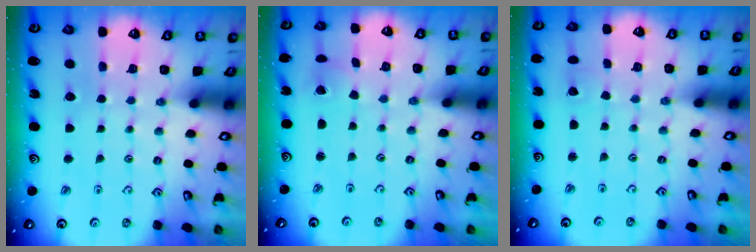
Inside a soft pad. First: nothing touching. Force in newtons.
{"total": 1.7, "press": 1.7, "slide": 0.1}
{"total": 1.4, "press": 1.4, "slide": 0.1}